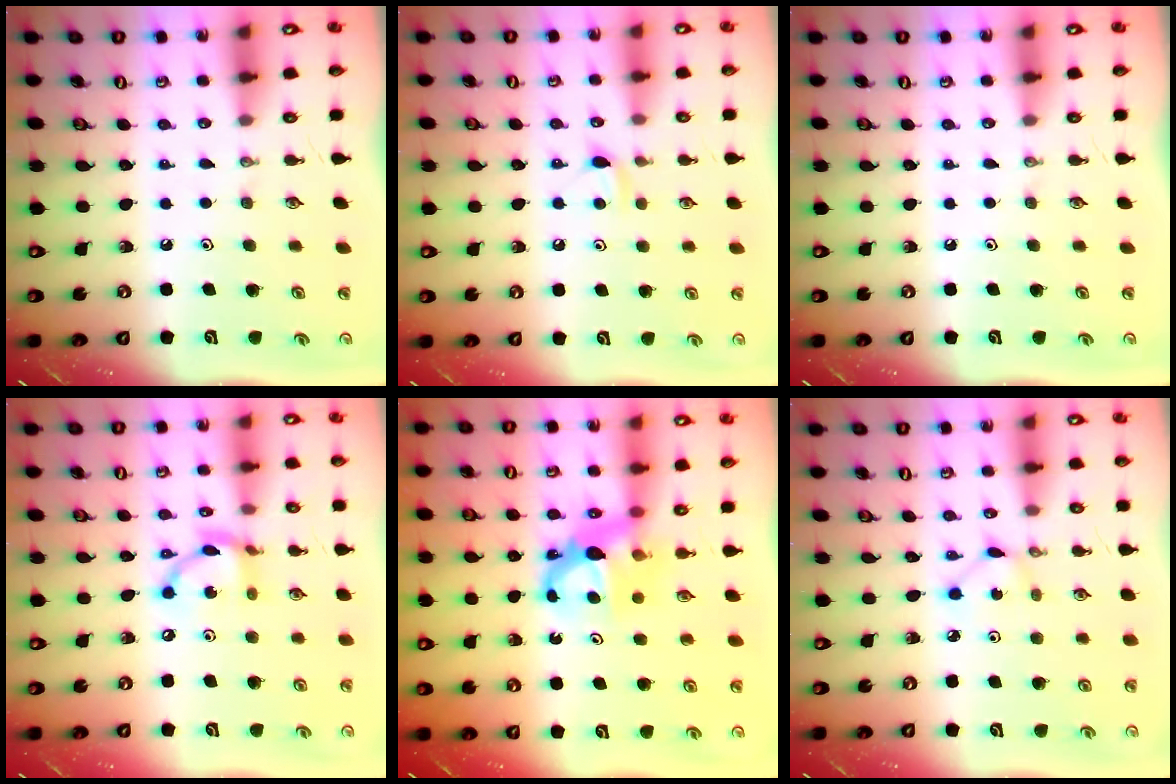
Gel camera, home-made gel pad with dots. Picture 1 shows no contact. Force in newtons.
{"total": 4.3, "press": 4.2, "slide": 0.7}
{"total": 0.0}
{"total": 11.5, "press": 11.5, "slide": 0.8}
{"total": 7.1, "press": 7.0, "slide": 0.3}
{"total": 1.6, "press": 1.5, "slide": 0.1}